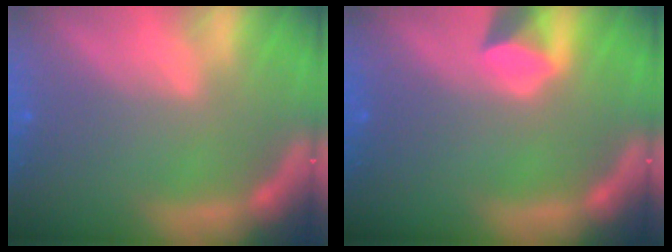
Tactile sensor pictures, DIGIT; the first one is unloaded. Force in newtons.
{"total": 2.4}